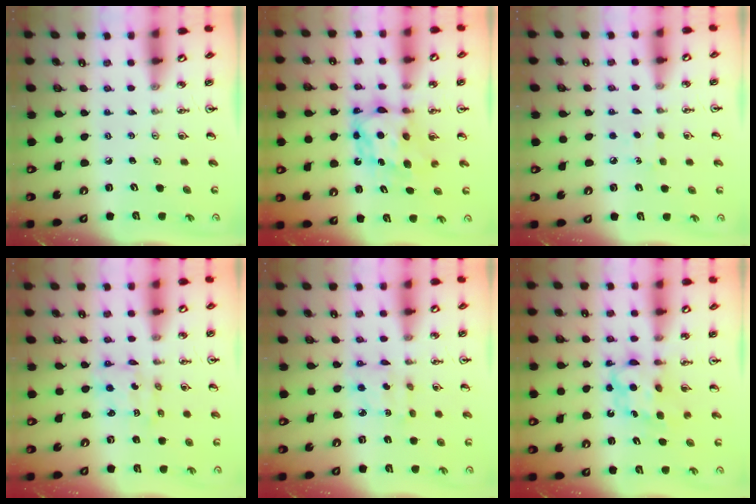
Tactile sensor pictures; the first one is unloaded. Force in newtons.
{"total": 7.2, "press": 7.1, "slide": 0.7}
{"total": 5.4, "press": 5.4, "slide": 0.6}
{"total": 2.8, "press": 2.8, "slide": 0.3}
{"total": 2.9, "press": 2.9, "slide": 0.1}
{"total": 7.0, "press": 7.0, "slide": 0.4}